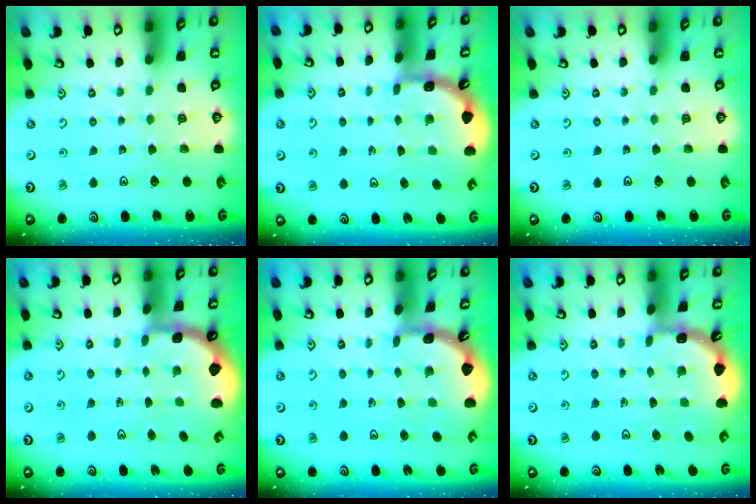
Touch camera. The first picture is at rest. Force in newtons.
{"total": 1.9, "press": 1.9, "slide": 0.1}
{"total": 0.0}
{"total": 1.8, "press": 1.8, "slide": 0.3}
{"total": 1.8, "press": 1.8, "slide": 0.1}
{"total": 2.3, "press": 2.3, "slide": 0.1}